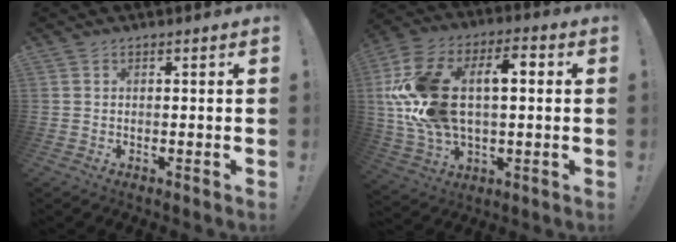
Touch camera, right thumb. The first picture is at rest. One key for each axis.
{"total": 22.9, "fx": 3.0, "fy": 14.0, "fz": 17.9, "tx": -0.344, "ty": 0.013, "tz": 0.053}